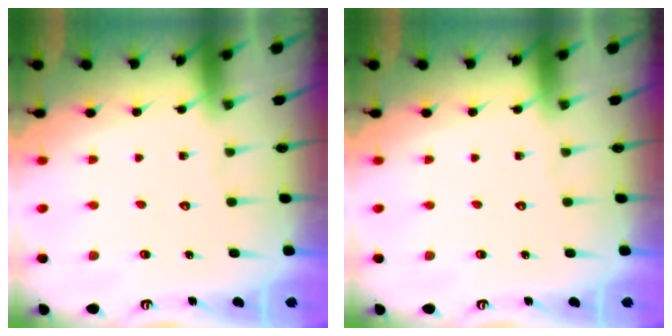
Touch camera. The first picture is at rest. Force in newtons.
{"total": 0.0}